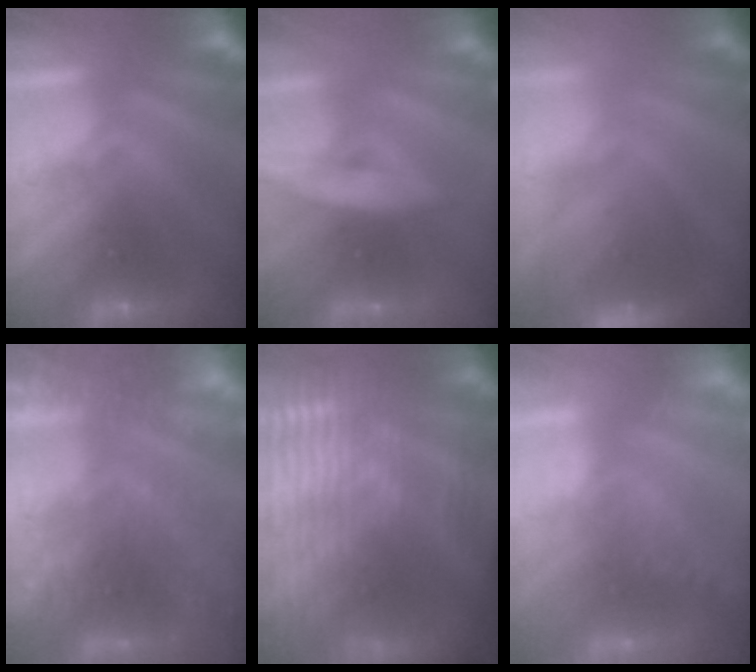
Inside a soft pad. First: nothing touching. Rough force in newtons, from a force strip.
{"total": 11.8}
{"total": 6.0}
{"total": 6.1}
{"total": 7.7}
{"total": 1.7}